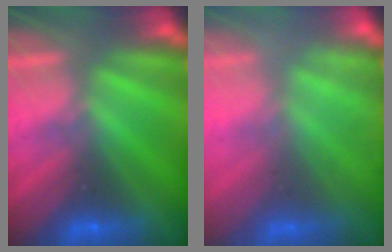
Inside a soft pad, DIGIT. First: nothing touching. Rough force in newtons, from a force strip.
{"total": 2.2}